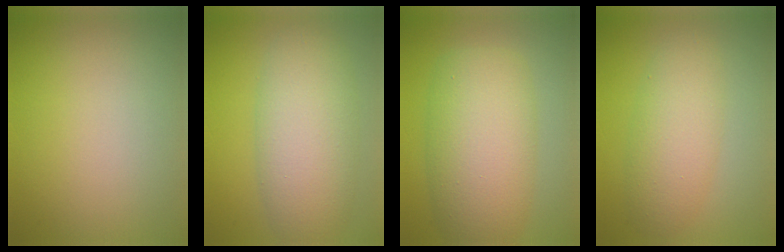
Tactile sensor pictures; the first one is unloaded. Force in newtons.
{"total": 7.3, "press": 7.3, "slide": 0.2}
{"total": 8.4, "press": 8.3, "slide": 0.4}
{"total": 4.3, "press": 4.3, "slide": 0.1}